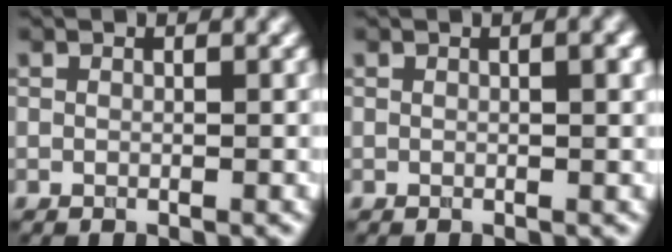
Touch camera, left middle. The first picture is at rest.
{"total": 1.2, "force": [0.3, 0.2, 1.2], "torque": [-0.016, 0.003, 0.002]}